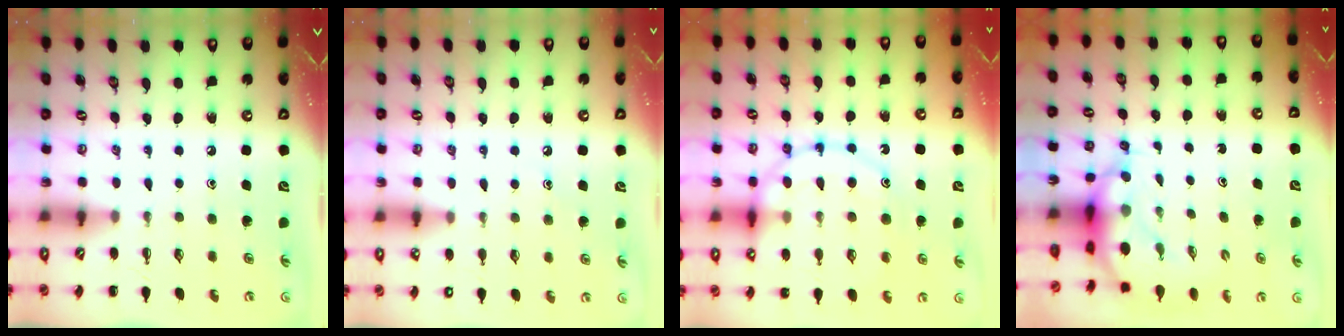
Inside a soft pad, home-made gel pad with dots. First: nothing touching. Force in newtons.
{"total": 6.2, "press": 6.0, "slide": 1.6}
{"total": 16.1, "press": 16.0, "slide": 1.4}
{"total": 5.9, "press": 5.8, "slide": 1.1}